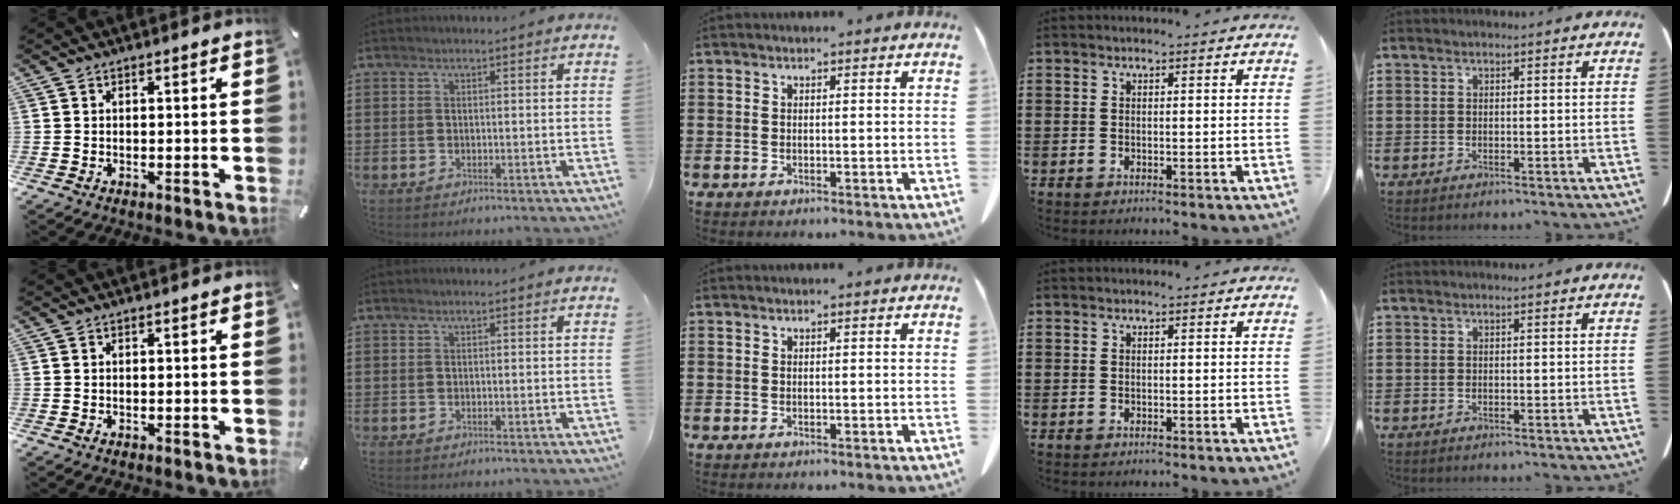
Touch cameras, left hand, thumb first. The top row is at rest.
{}